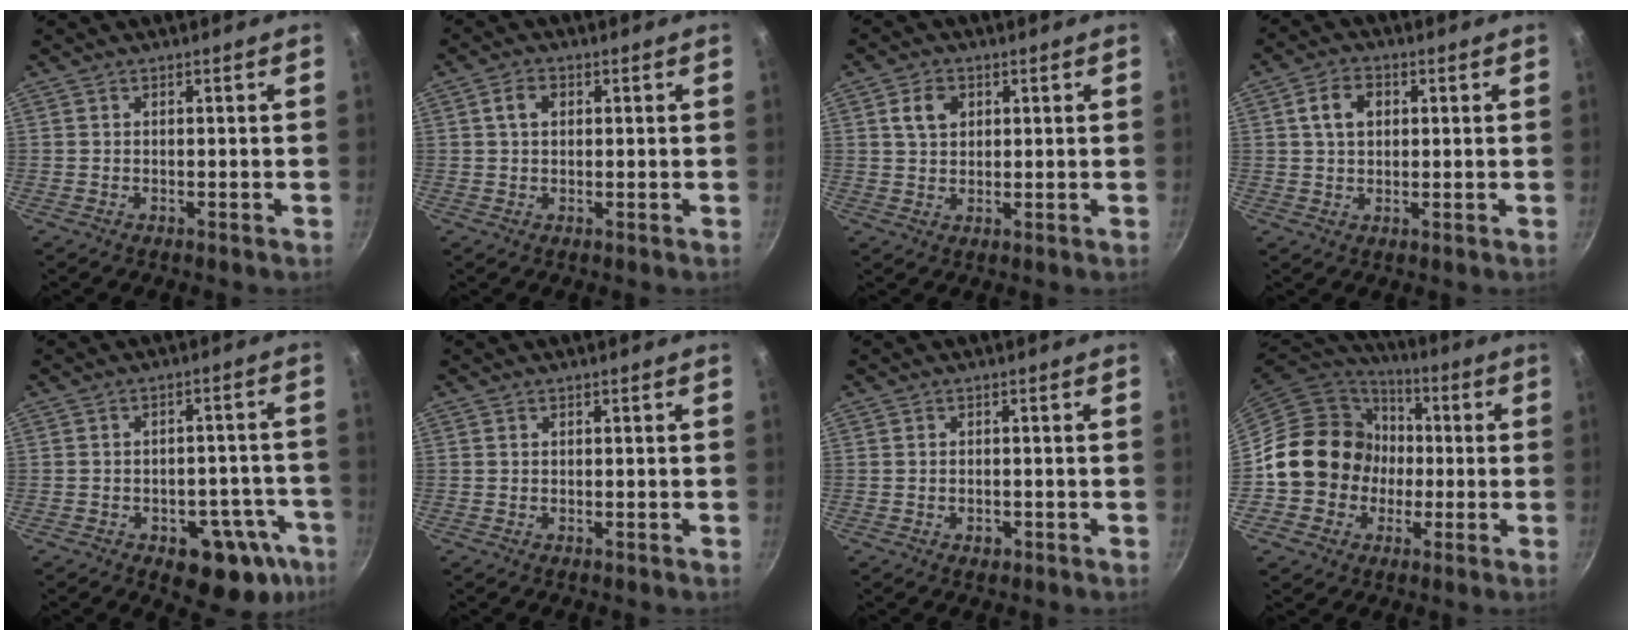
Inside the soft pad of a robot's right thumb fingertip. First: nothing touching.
{"total": 3.2, "force": [0.8, 2.2, 2.1], "torque": [-0.030, 0.005, 0.012]}
{"total": 4.8, "force": [1.7, 3.5, 2.8], "torque": [-0.037, 0.000, 0.029]}
{"total": 5.7, "force": [1.4, 4.0, 3.8], "torque": [-0.052, 0.007, 0.021]}
{"total": 13.7, "force": [-6.7, 8.0, 9.0], "torque": [-0.049, 0.038, -0.076]}
{"total": 0.0}
{"total": 1.7, "force": [-0.7, 1.2, 1.1], "torque": [-0.016, 0.002, -0.010]}
{"total": 16.7, "force": [-0.6, 15.2, 6.9], "torque": [-0.086, 0.031, -0.012]}